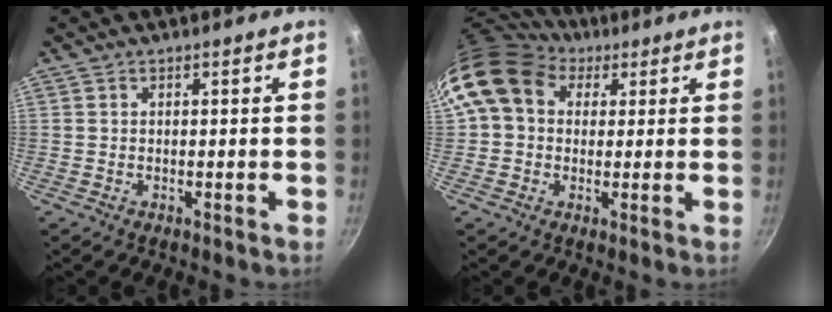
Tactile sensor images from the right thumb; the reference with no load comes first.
{"total": 12.3, "force": [4.9, 9.5, 6.2], "torque": [-0.092, 0.010, 0.071]}